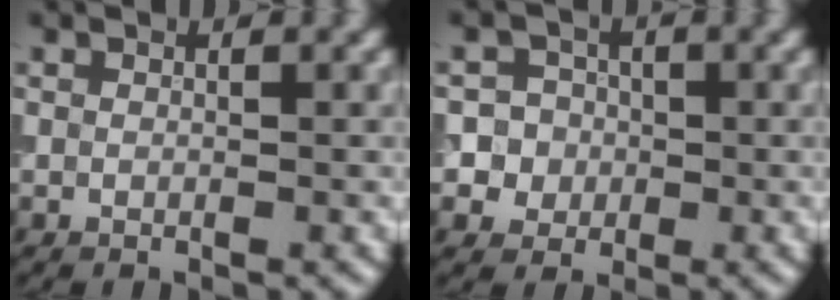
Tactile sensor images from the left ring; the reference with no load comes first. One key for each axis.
{"total": 5.6, "fx": -0.2, "fy": 5.5, "fz": 1.4, "tx": -0.005, "ty": 0.027, "tz": -0.020}